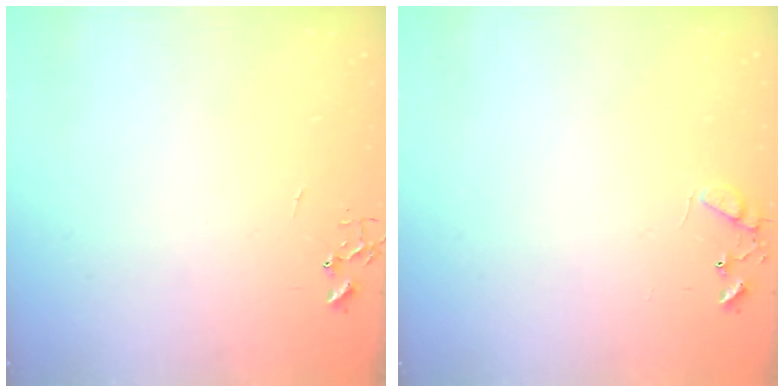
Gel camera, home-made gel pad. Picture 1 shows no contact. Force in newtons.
{"total": 6.1, "press": 6.1, "slide": 0.5}